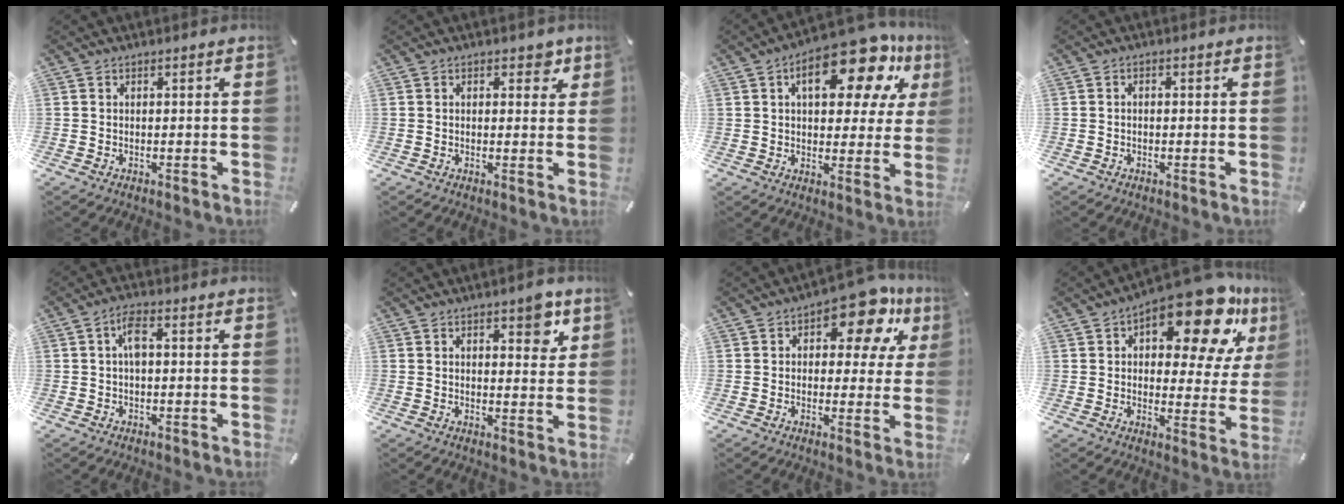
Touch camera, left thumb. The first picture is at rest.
{"total": 3.3, "force": [1.6, 2.0, 2.1], "torque": [-0.007, -0.007, 0.016]}
{"total": 18.9, "force": [9.3, 8.5, 14.0], "torque": [-0.198, -0.041, 0.147]}
{"total": 0.9, "force": [-0.3, 0.6, 0.6], "torque": [-0.012, 0.001, -0.006]}
{"total": 4.2, "force": [0.1, 1.9, 3.8], "torque": [-0.073, 0.011, 0.001]}
{"total": 6.6, "force": [3.9, 3.2, 4.3], "torque": [-0.044, -0.019, 0.060]}
{"total": 13.0, "force": [7.0, 6.4, 8.9], "torque": [-0.109, -0.042, 0.115]}
{"total": 19.5, "force": [11.9, 7.6, 13.4], "torque": [-0.187, -0.078, 0.191]}